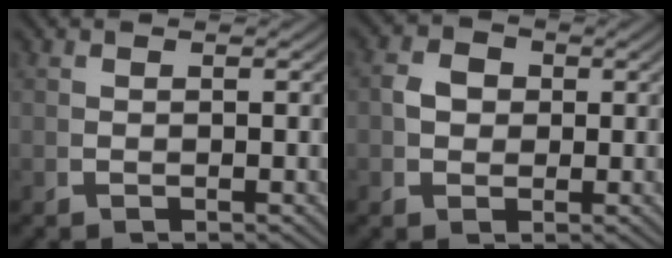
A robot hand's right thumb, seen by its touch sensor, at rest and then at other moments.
{"total": 2.9, "force": [0.5, 2.4, 1.7], "torque": [-0.033, -0.008, 0.012]}